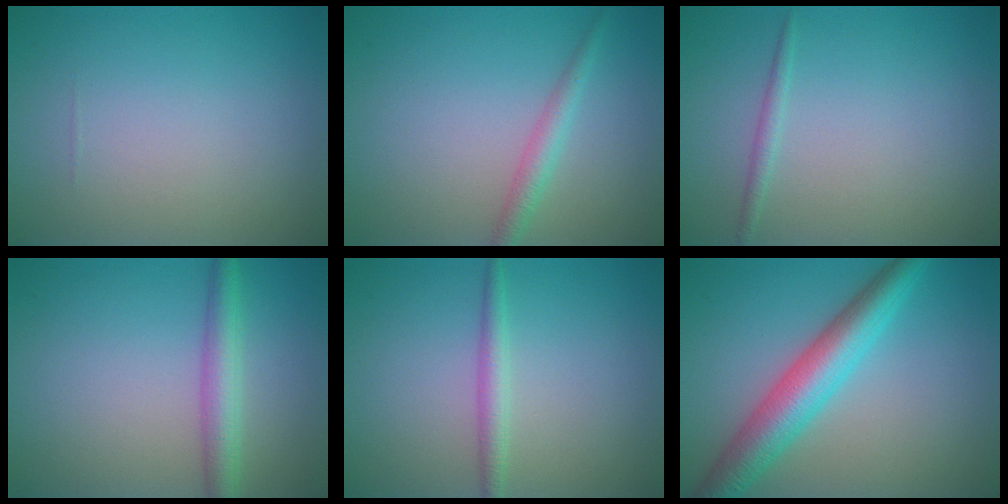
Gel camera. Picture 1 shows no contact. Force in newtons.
{"total": 2.0, "press": 2.0, "slide": 0.1}
{"total": 0.9, "press": 0.9, "slide": 0.1}
{"total": 3.4, "press": 3.4, "slide": 0.1}
{"total": 1.8, "press": 1.8, "slide": 0.0}
{"total": 6.3, "press": 6.3, "slide": 0.1}